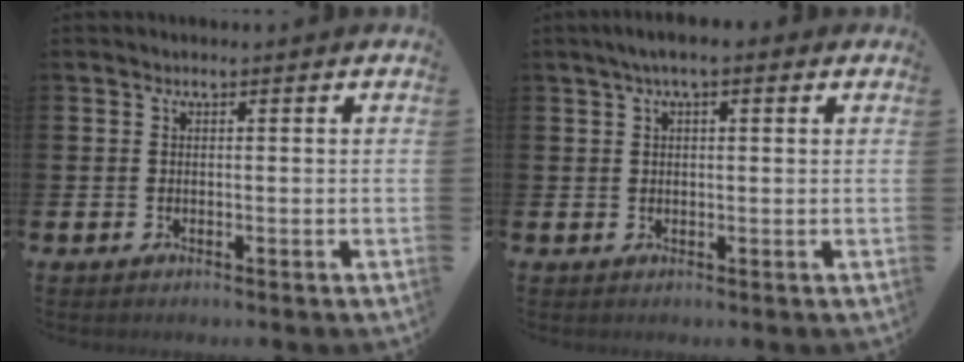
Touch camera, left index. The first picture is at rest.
{"total": 2.8, "force": [1.6, 0.9, 2.1], "torque": [-0.031, 0.006, 0.023]}